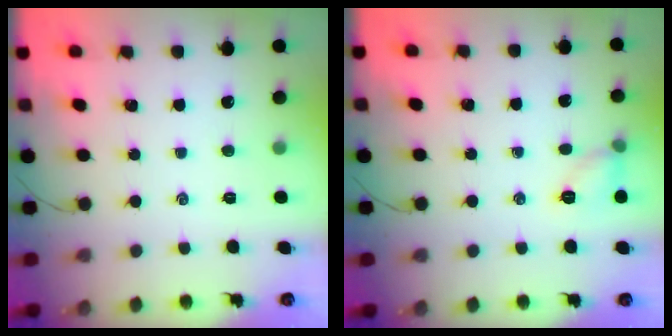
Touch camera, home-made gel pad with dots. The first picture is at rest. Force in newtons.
{"total": 6.7, "press": 6.7, "slide": 0.8}